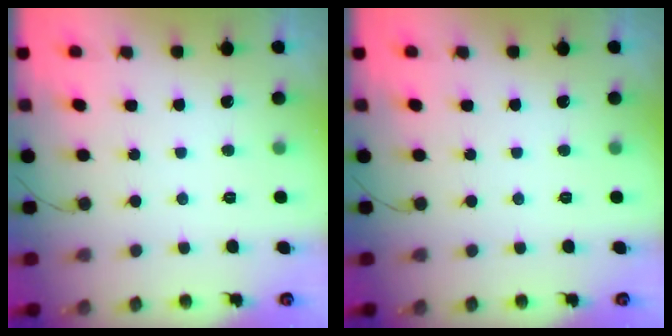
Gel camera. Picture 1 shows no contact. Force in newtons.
{"total": 0.0}